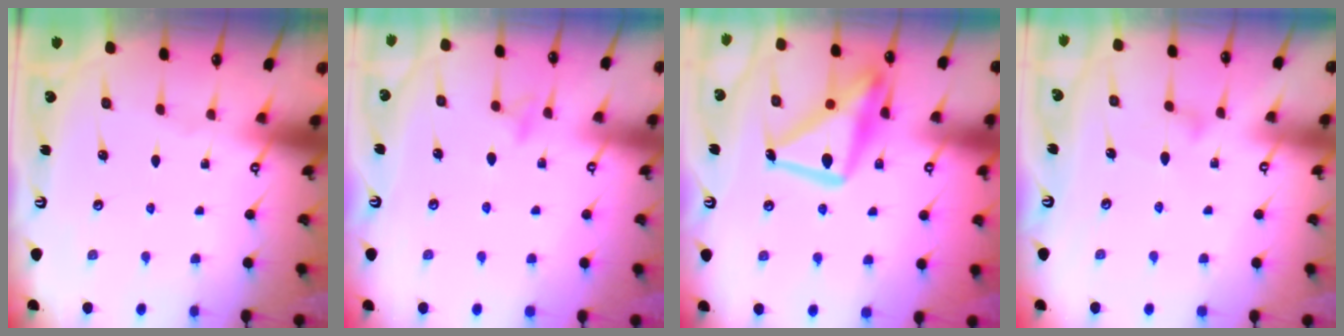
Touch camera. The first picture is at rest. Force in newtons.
{"total": 7.7, "press": 7.6, "slide": 0.8}
{"total": 18.0, "press": 17.9, "slide": 1.6}
{"total": 9.0, "press": 8.9, "slide": 0.6}